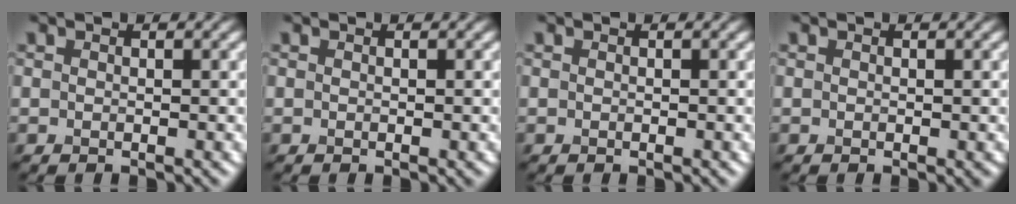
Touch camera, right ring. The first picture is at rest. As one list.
[{"total": 0.0}, {"total": 0.0}, {"total": 0.0}]